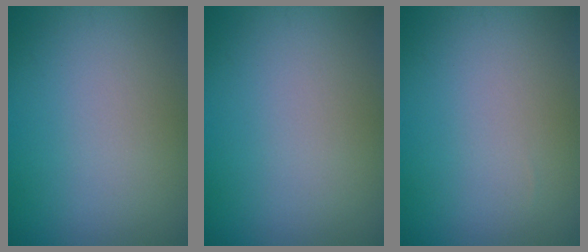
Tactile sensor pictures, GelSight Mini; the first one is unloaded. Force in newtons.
{"total": 0.0}
{"total": 0.0}